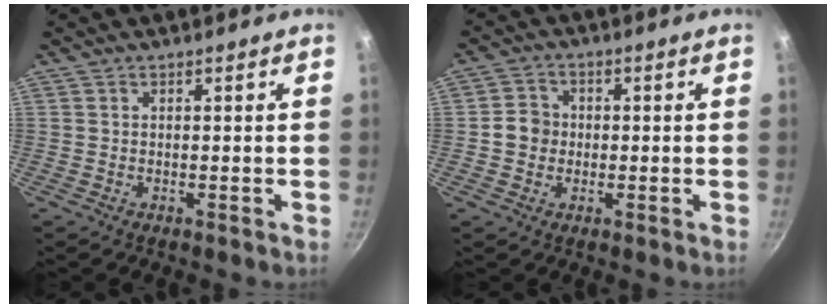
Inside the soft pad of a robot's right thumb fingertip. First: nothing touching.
{"total": 4.8, "force": [-0.4, 4.4, 1.9], "torque": [-0.009, 0.012, -0.017]}